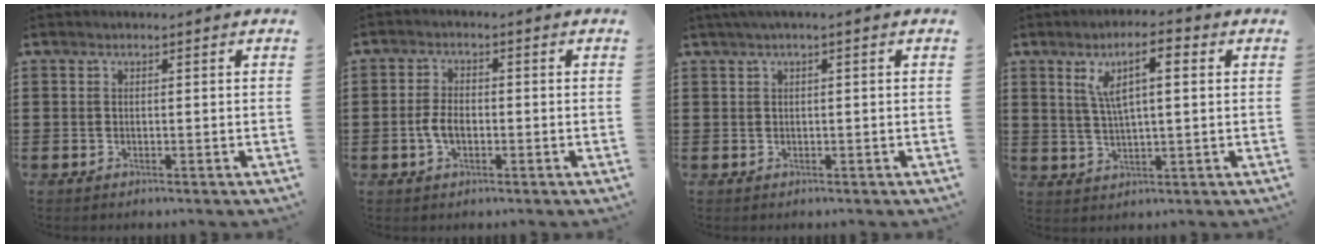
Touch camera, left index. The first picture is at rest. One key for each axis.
{"total": 3.7, "fx": -0.8, "fy": 1.9, "fz": 3.1, "tx": -0.079, "ty": -0.004, "tz": -0.019}
{"total": 1.2, "fx": 0.1, "fy": 0.0, "fz": 1.2, "tx": -0.017, "ty": -0.004, "tz": 0.003}
{"total": 7.5, "fx": 2.5, "fy": 2.1, "fz": 6.8, "tx": -0.137, "ty": 0.010, "tz": 0.041}